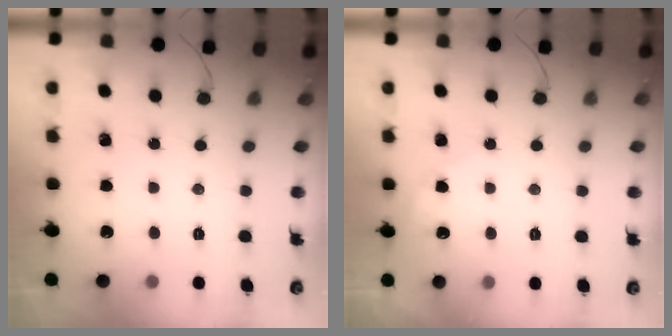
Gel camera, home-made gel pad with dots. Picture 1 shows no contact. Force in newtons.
{"total": 3.4, "press": 3.4, "slide": 0.1}